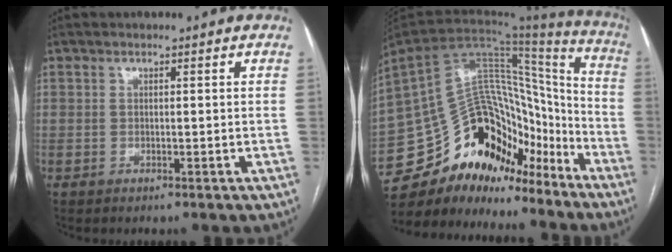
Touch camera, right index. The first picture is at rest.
{"total": 22.5, "force": [-16.3, 11.3, 10.7], "torque": [-0.207, 0.057, -0.265]}